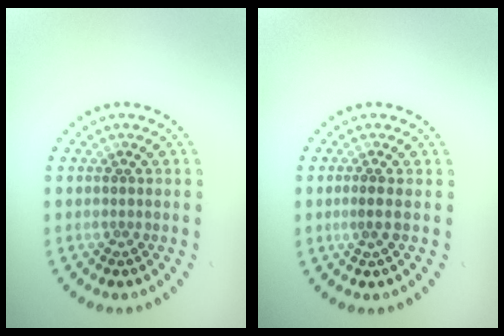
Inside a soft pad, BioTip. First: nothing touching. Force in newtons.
{"total": 0.8, "press": 0.6, "slide": 0.6}